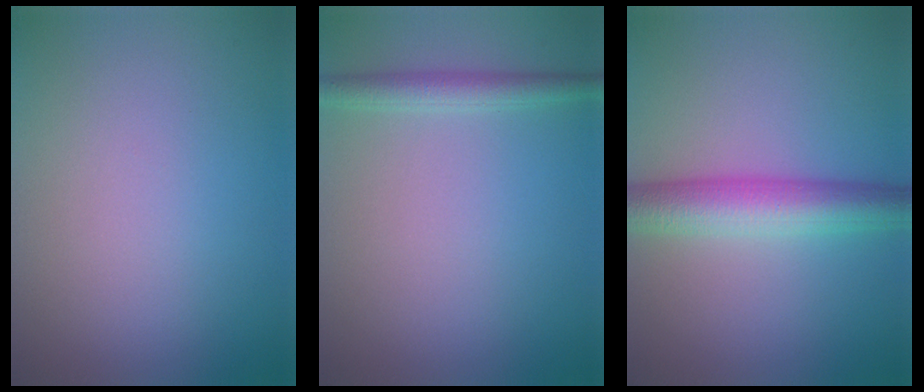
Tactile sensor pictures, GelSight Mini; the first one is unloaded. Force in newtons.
{"total": 2.2, "press": 2.2, "slide": 0.1}
{"total": 5.7, "press": 5.7, "slide": 0.1}